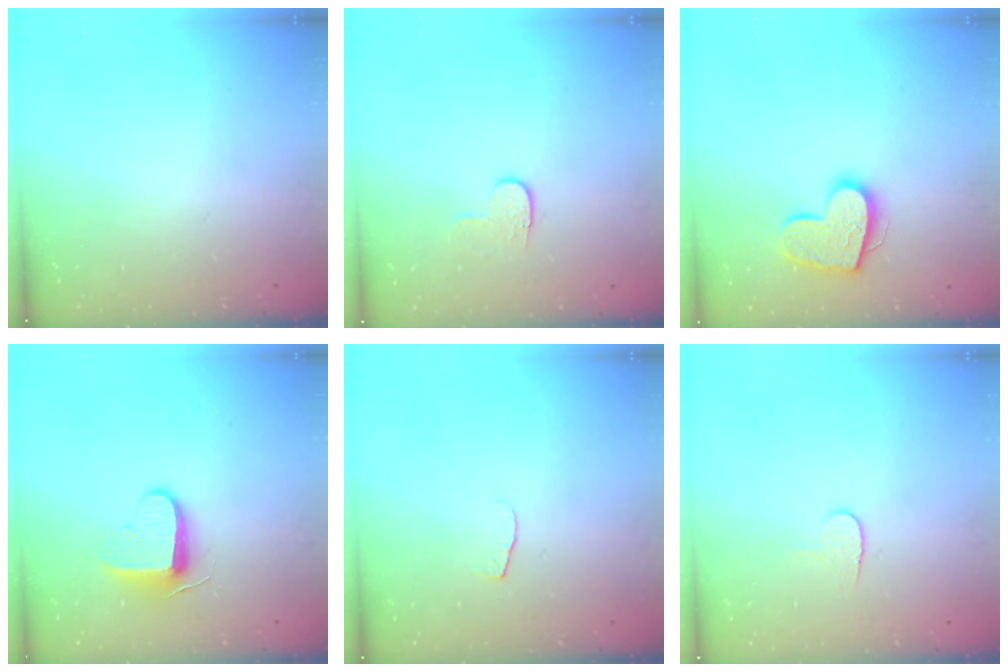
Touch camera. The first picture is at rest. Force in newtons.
{"total": 3.8, "press": 3.8, "slide": 0.5}
{"total": 14.6, "press": 14.6, "slide": 1.1}
{"total": 9.3, "press": 9.2, "slide": 1.5}
{"total": 4.2, "press": 4.1, "slide": 0.4}
{"total": 4.5, "press": 4.5, "slide": 0.5}